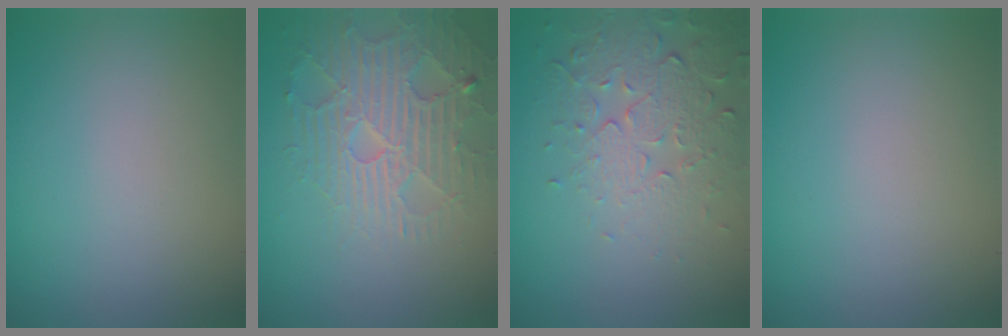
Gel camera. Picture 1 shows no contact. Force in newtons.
{"total": 4.6, "press": 4.3, "slide": 1.7}
{"total": 5.1, "press": 3.7, "slide": 3.5}
{"total": 0.0}